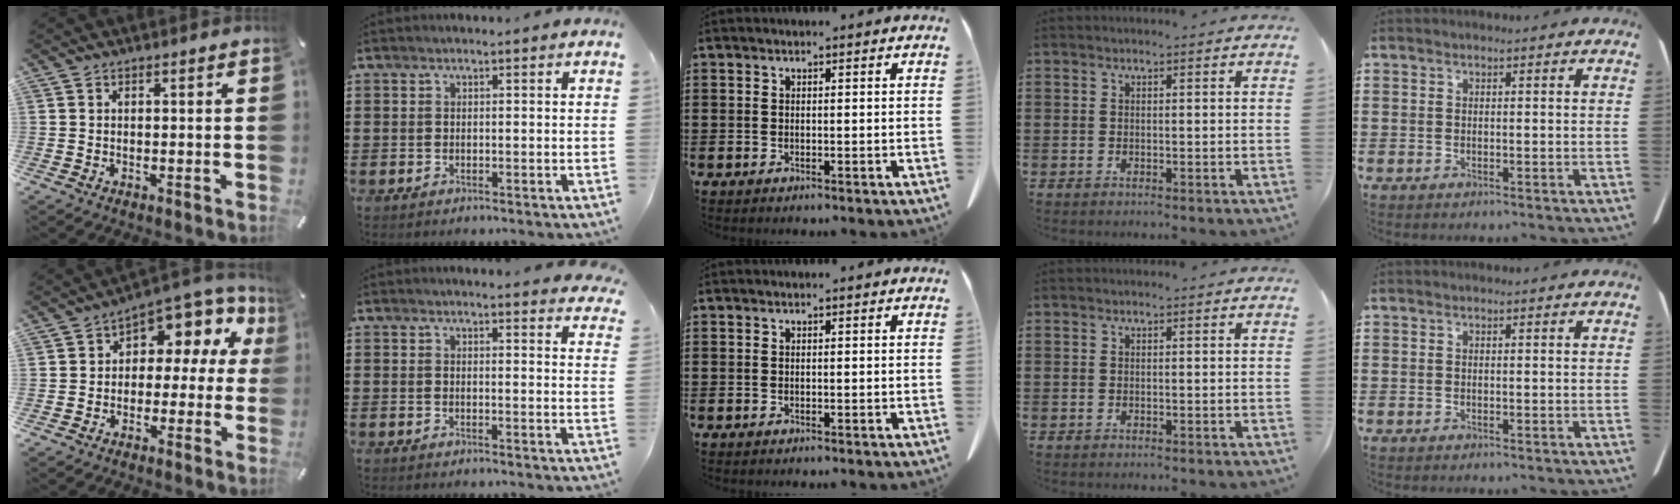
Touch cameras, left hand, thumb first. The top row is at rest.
{"thumb": {"total": 7.2, "force": [2.8, 4.9, 4.5], "torque": [-0.060, -0.037, 0.047]}, "index": {"total": 2.6, "force": [2.6, -0.3, 0.3], "torque": [-0.005, -0.013, 0.047]}}